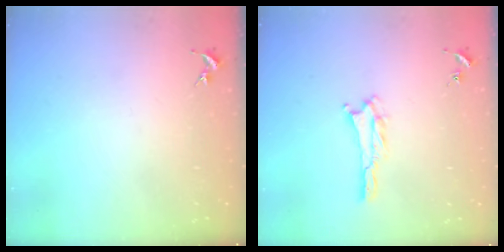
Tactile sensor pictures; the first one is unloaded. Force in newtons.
{"total": 1.4, "press": 1.4, "slide": 0.2}